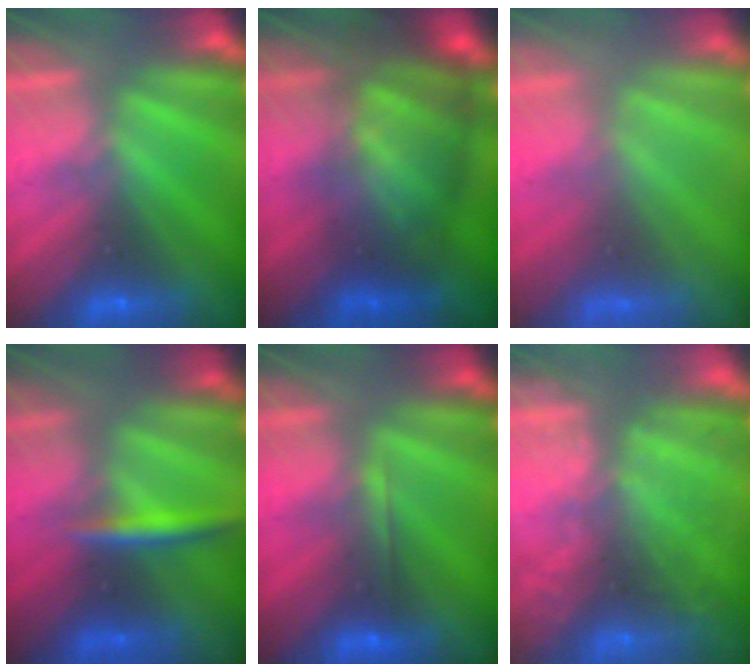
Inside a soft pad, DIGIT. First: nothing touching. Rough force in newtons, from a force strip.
{"total": 10.7}
{"total": 8.3}
{"total": 2.8}
{"total": 1.8}
{"total": 8.5}